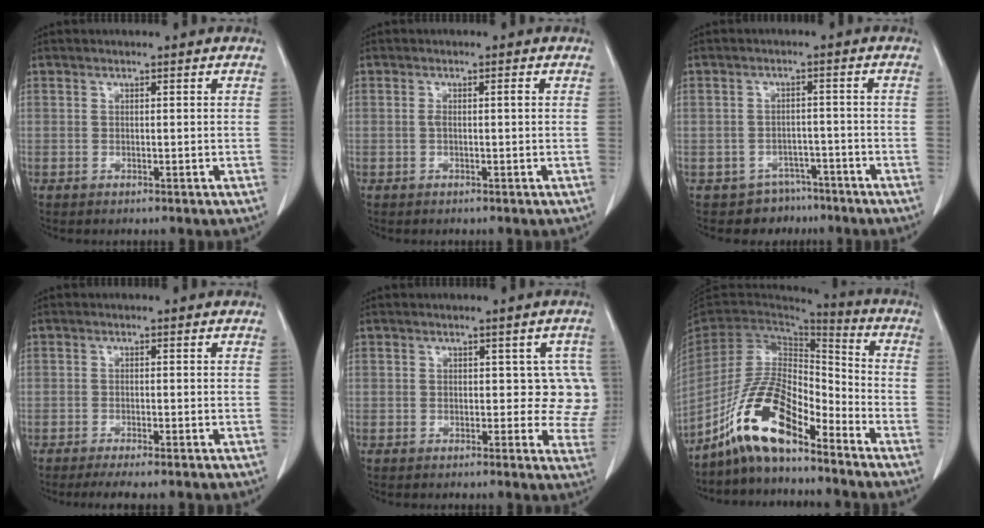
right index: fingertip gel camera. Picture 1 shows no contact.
{"total": 1.3, "force": [0.0, 0.2, 1.2], "torque": [-0.025, 0.003, 0.002]}
{"total": 5.3, "force": [-4.1, 3.4, -0.4], "torque": [0.015, 0.022, -0.057]}
{"total": 4.1, "force": [-3.4, 0.2, 2.4], "torque": [-0.032, -0.008, -0.051]}
{"total": 5.5, "force": [0.7, 3.6, 4.1], "torque": [-0.010, 0.011, 0.004]}
{"total": 13.1, "force": [-9.2, 3.6, 8.6], "torque": [-0.174, 0.017, -0.175]}